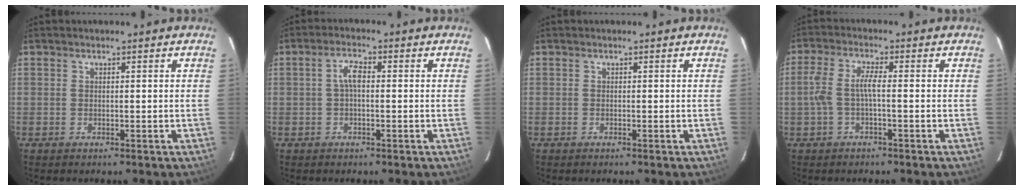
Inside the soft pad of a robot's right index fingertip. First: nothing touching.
{"total": 3.1, "force": [0.0, 1.2, 2.8], "torque": [-0.057, 0.010, 0.001]}
{"total": 0.0}
{"total": 4.1, "force": [-1.1, 0.5, 4.0], "torque": [-0.089, 0.007, -0.020]}